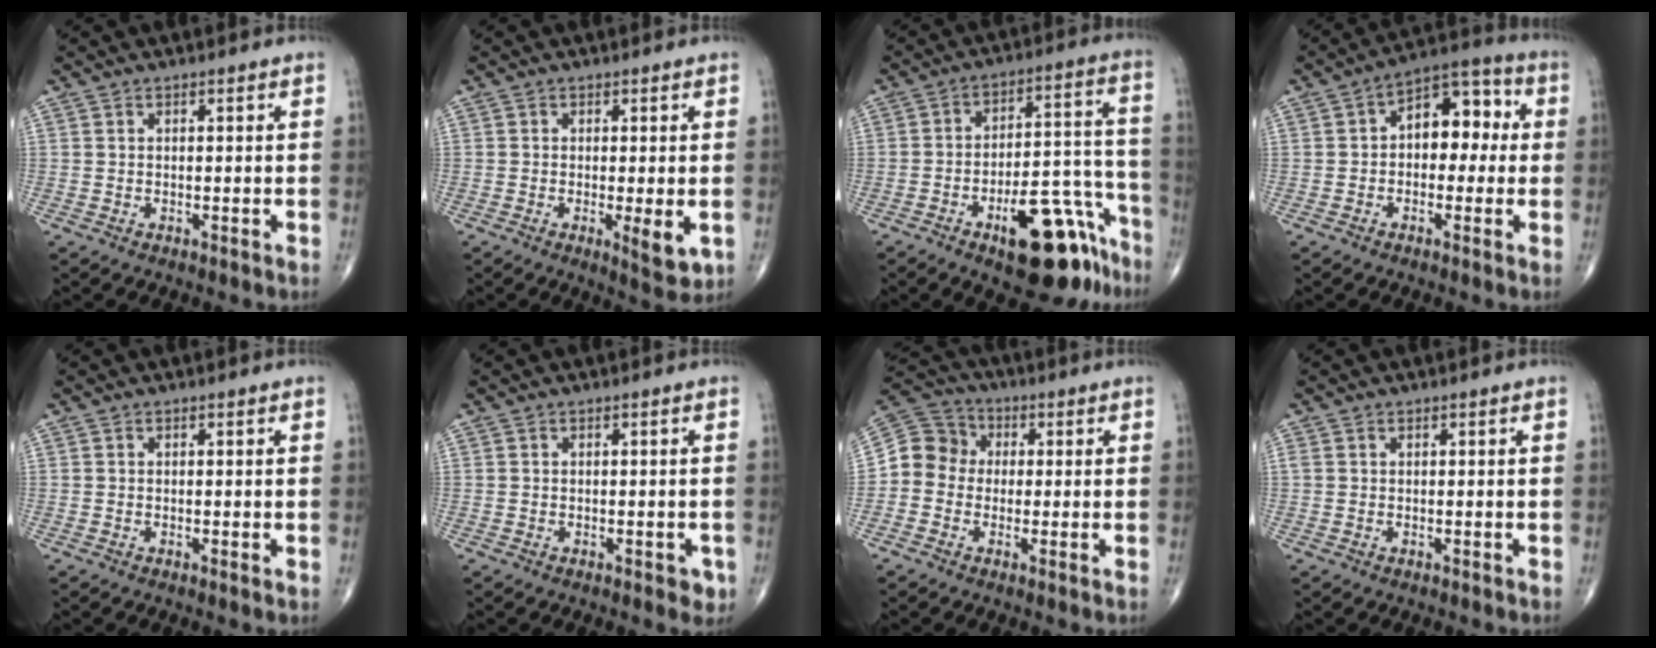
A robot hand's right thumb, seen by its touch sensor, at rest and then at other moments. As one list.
[{"total": 4.9, "force": [-1.0, 1.4, 4.5], "torque": [-0.069, -0.014, -0.015]}, {"total": 17.8, "force": [-10.6, 7.0, 12.4], "torque": [-0.119, 0.095, -0.149]}, {"total": 10.8, "force": [0.8, 6.9, 8.3], "torque": [-0.076, 0.036, -0.003]}, {"total": 0.5, "force": [0.0, 0.1, 0.5], "torque": [-0.010, -0.002, -0.004]}, {"total": 1.2, "force": [-0.5, 0.5, 1.0], "torque": [-0.011, -0.001, -0.007]}, {"total": 8.4, "force": [-0.4, 7.7, 3.3], "torque": [-0.038, 0.030, -0.024]}, {"total": 0.6, "force": [0.2, 0.5, 0.3], "torque": [-0.008, 0.006, 0.005]}]